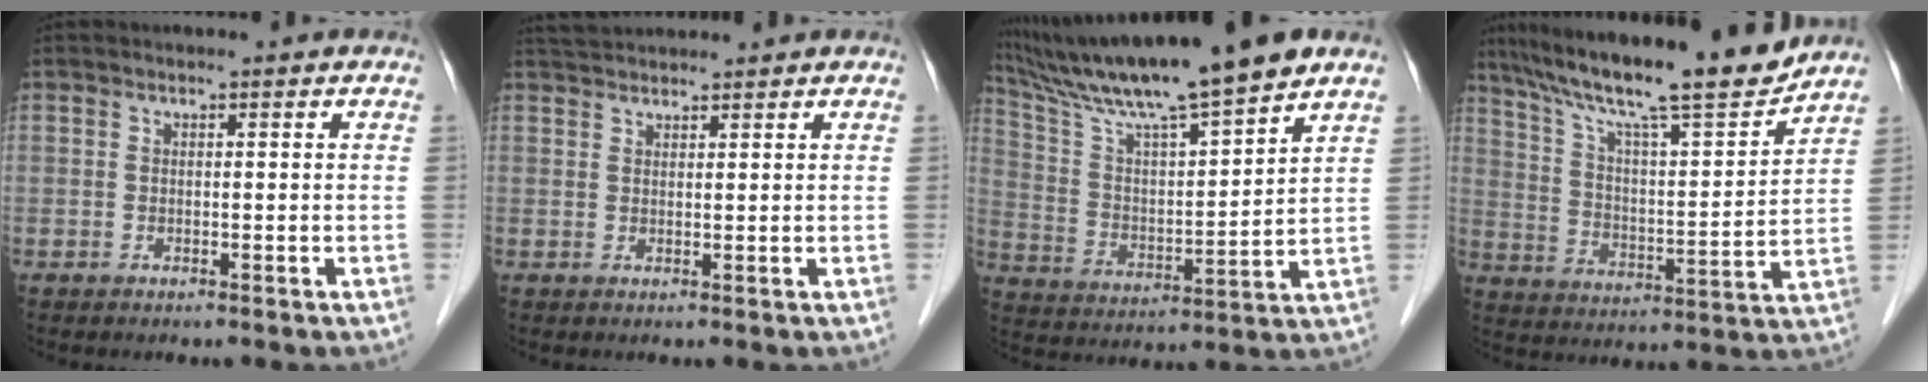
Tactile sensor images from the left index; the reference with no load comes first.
{"total": 3.6, "force": [3.5, 0.3, 0.8], "torque": [-0.017, 0.030, 0.065]}
{"total": 18.0, "force": [14.8, -0.3, 10.1], "torque": [-0.180, 0.007, 0.254]}
{"total": 18.3, "force": [15.7, 0.1, 9.4], "torque": [-0.160, -0.003, 0.251]}